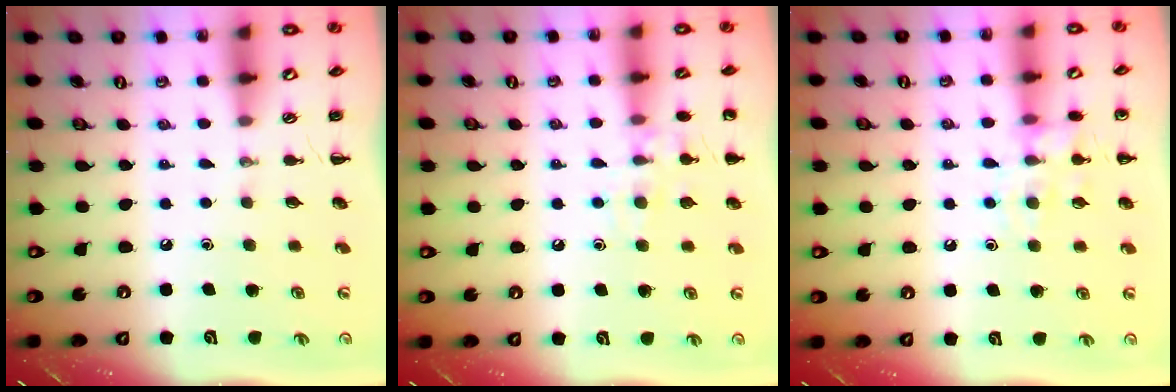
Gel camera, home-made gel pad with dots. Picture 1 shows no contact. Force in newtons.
{"total": 9.2, "press": 9.2, "slide": 1.3}
{"total": 10.6, "press": 10.6, "slide": 0.4}